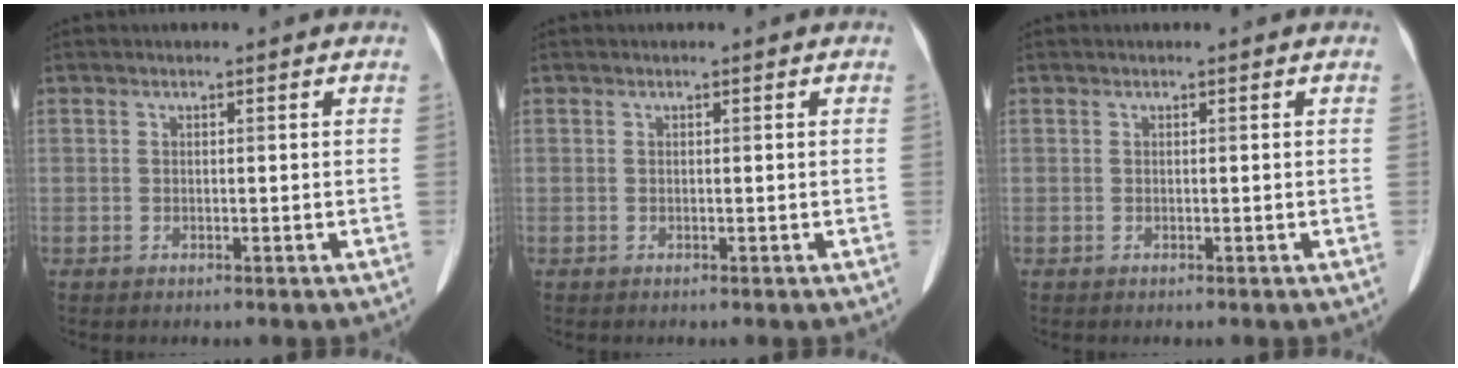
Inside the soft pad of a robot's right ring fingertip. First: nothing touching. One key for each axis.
{"total": 0.0}
{"total": 0.0}